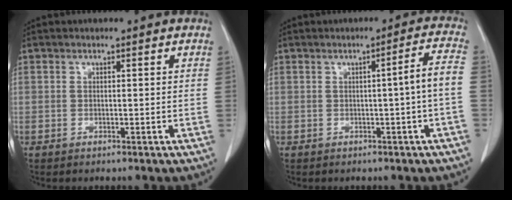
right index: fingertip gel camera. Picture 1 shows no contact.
{"total": 4.3, "force": [-0.8, -0.8, 4.2], "torque": [-0.054, 0.008, -0.010]}